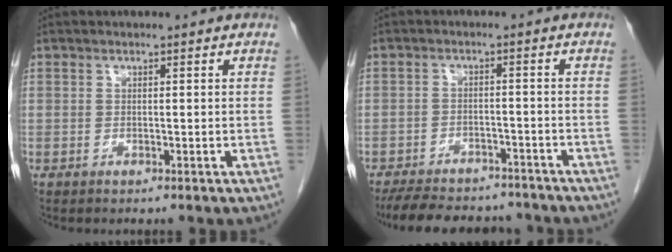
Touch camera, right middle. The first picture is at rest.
{"total": 13.8, "force": [-12.1, 4.6, 4.8], "torque": [-0.090, 0.002, -0.166]}